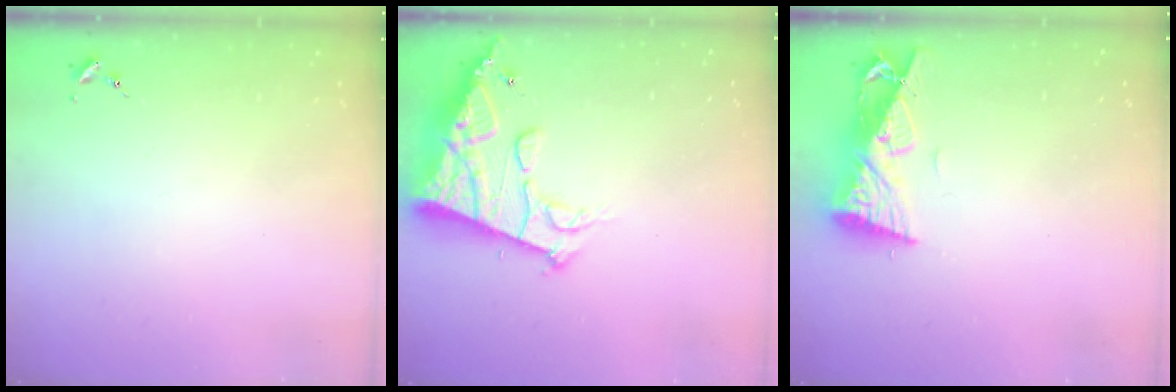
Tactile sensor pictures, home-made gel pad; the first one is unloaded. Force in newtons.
{"total": 16.0, "press": 15.9, "slide": 1.8}
{"total": 9.7, "press": 9.7, "slide": 0.7}